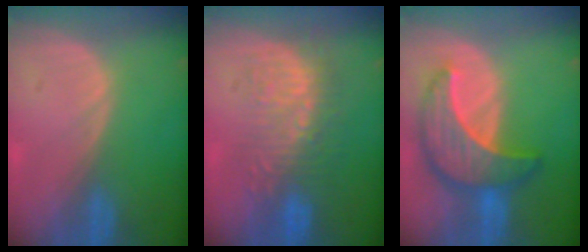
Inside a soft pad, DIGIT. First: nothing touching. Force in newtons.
{"total": 8.9, "press": 8.5, "slide": 2.5}
{"total": 10.0, "press": 10.0, "slide": 0.6}